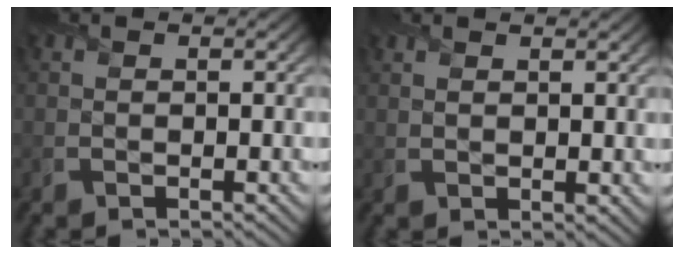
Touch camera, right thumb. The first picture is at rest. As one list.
[{"total": 1.5, "force": [1.2, 0.3, 0.9], "torque": [-0.018, -0.002, 0.027]}]